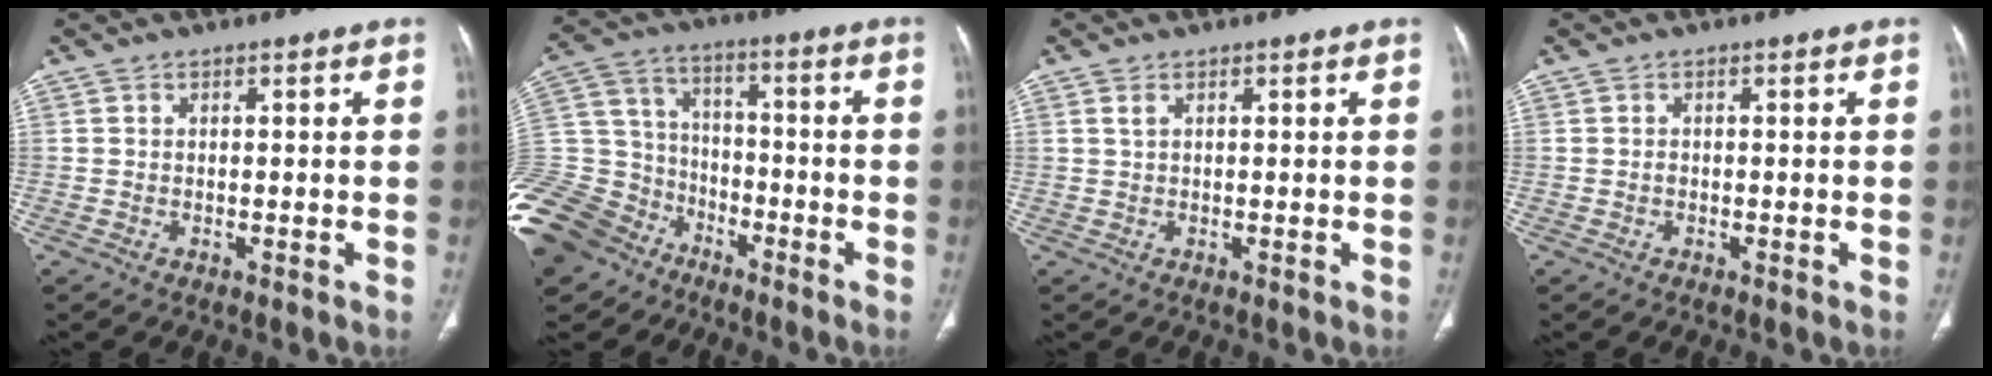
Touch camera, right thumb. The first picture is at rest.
{"total": 25.1, "force": [-14.5, 17.7, 10.2], "torque": [-0.286, 0.048, -0.261]}
{"total": 1.0, "force": [0.5, 0.5, 0.7], "torque": [-0.016, 0.005, 0.012]}
{"total": 0.7, "force": [-0.2, 0.5, 0.4], "torque": [-0.005, 0.001, -0.003]}